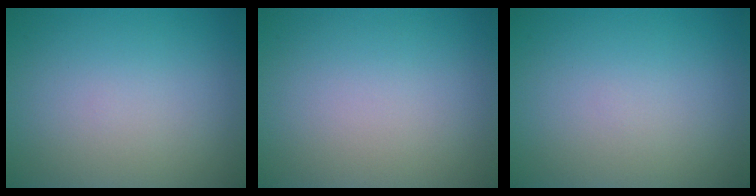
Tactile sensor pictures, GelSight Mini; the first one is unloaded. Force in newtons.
{"total": 0.0}
{"total": 0.0}